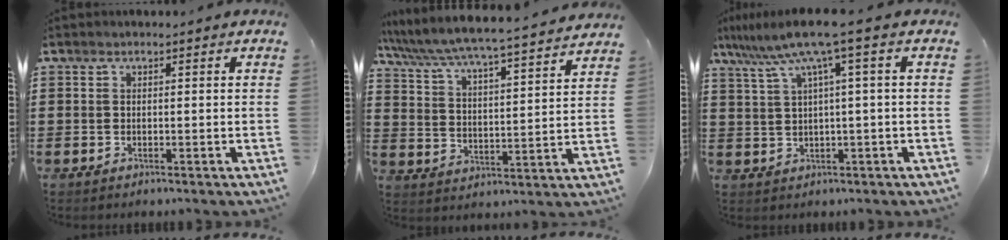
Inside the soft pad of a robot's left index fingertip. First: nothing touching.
{"total": 4.8, "force": [4.6, -0.4, 1.4], "torque": [-0.050, -0.039, 0.068]}
{"total": 7.9, "force": [3.4, -0.2, 7.2], "torque": [-0.151, -0.015, 0.053]}